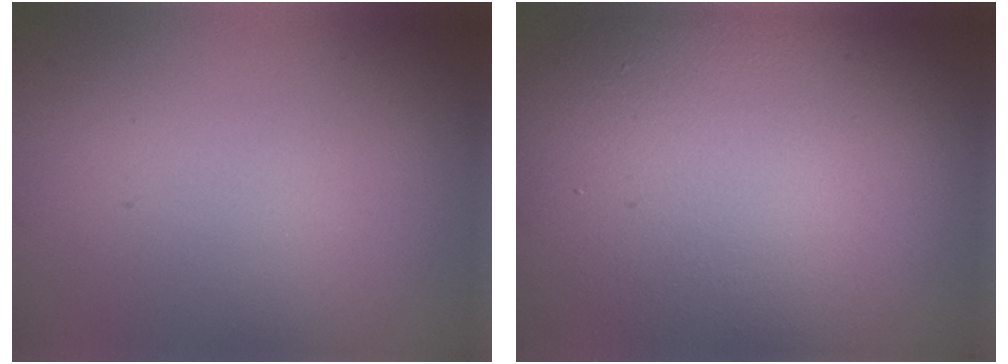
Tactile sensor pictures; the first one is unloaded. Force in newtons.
{"total": 15.8, "press": 15.8, "slide": 0.6}